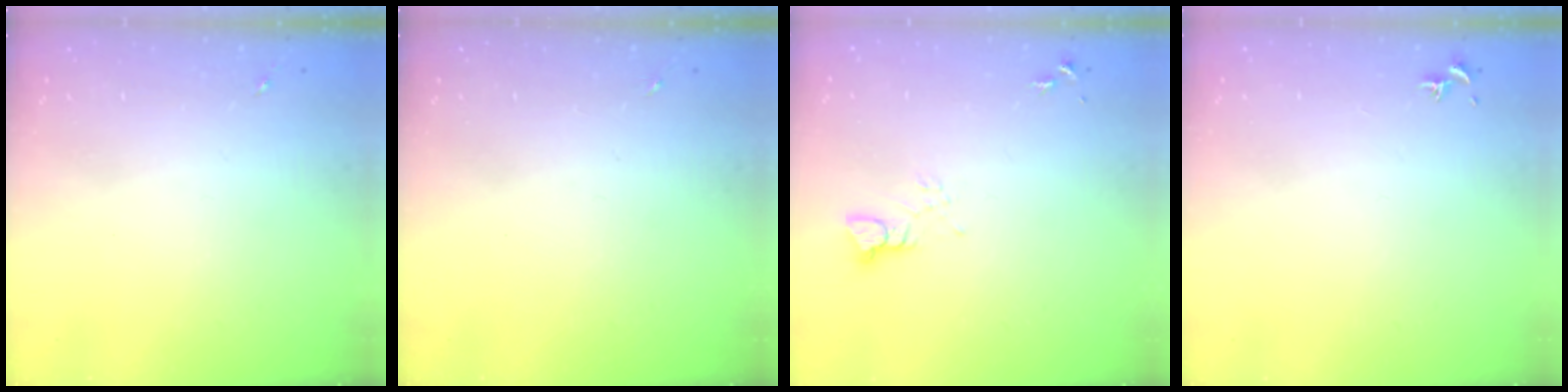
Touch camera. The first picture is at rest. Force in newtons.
{"total": 0.0}
{"total": 3.4, "press": 3.4, "slide": 0.3}
{"total": 0.8, "press": 0.7, "slide": 0.3}